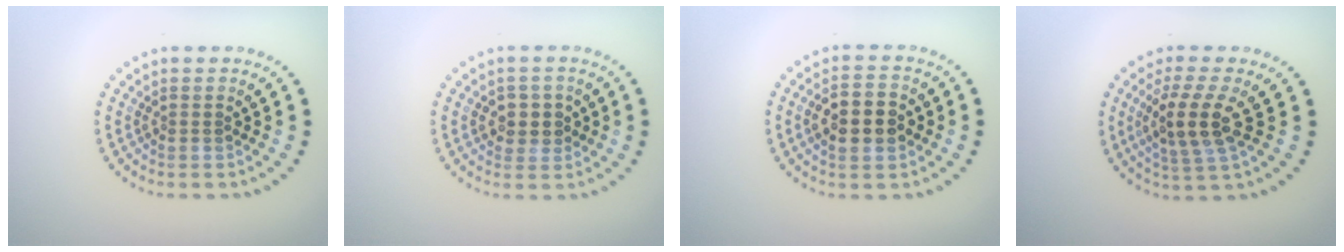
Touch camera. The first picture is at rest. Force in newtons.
{"total": 2.4, "press": 2.3, "slide": 0.9}
{"total": 4.4, "press": 4.3, "slide": 0.2}
{"total": 4.1, "press": 3.6, "slide": 1.9}